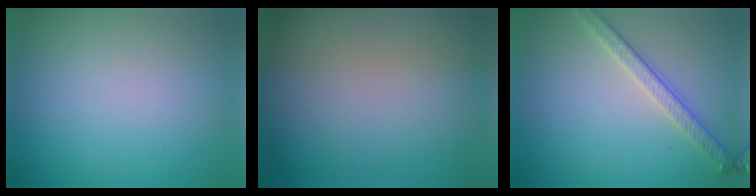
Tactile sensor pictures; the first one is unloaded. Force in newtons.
{"total": 0.0}
{"total": 2.8, "press": 2.7, "slide": 0.8}